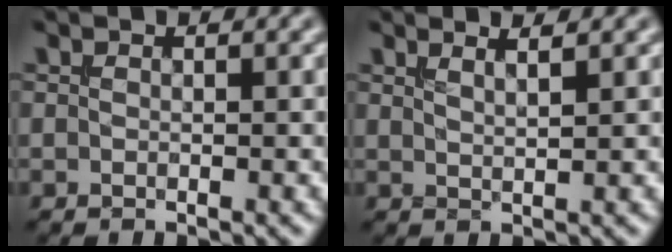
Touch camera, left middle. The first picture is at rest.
{"total": 2.1, "force": [1.5, 0.6, 1.3], "torque": [-0.002, 0.009, 0.007]}